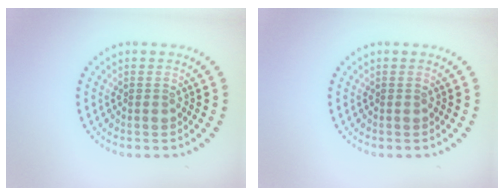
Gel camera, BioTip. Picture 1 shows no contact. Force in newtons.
{"total": 0.0}